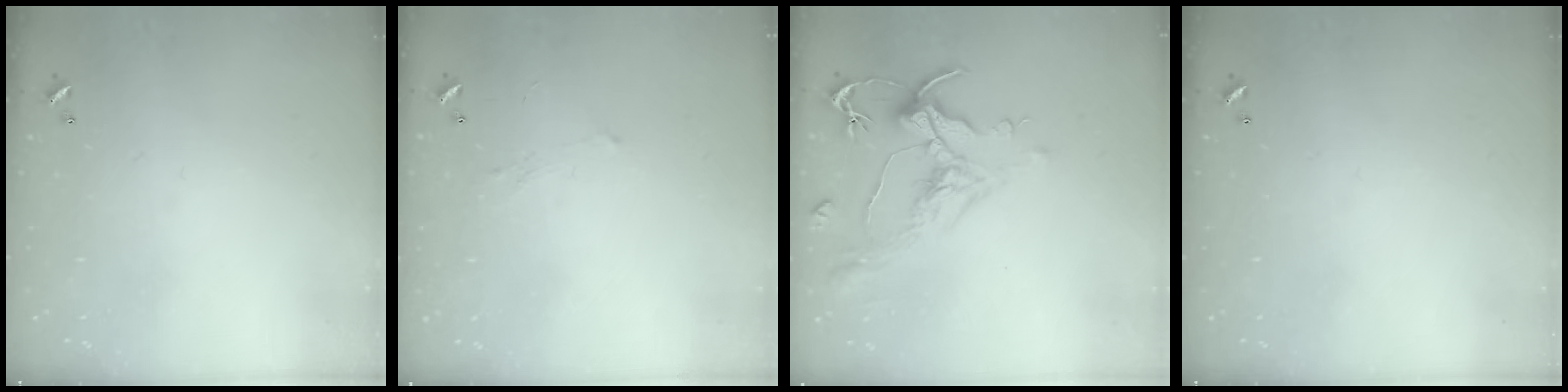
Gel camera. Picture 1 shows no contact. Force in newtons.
{"total": 0.8, "press": 0.6, "slide": 0.6}
{"total": 1.6, "press": 0.7, "slide": 1.4}
{"total": 0.0}